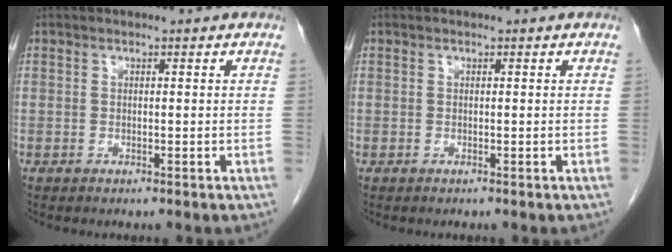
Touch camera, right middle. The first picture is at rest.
{"total": 0.0}